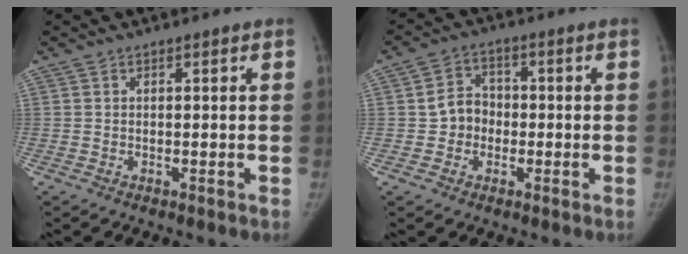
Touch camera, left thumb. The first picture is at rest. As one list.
[{"total": 5.8, "force": [-0.8, 5.1, 2.6], "torque": [-0.016, 0.018, -0.022]}]